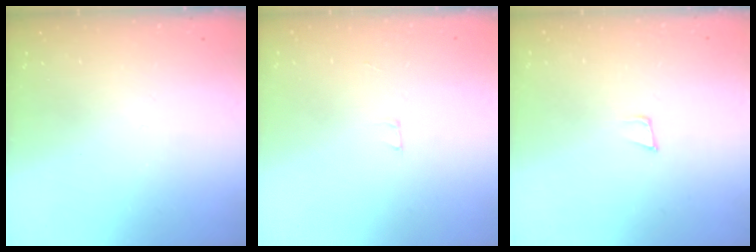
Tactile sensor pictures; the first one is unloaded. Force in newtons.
{"total": 1.8, "press": 1.8, "slide": 0.1}
{"total": 4.9, "press": 4.7, "slide": 1.0}